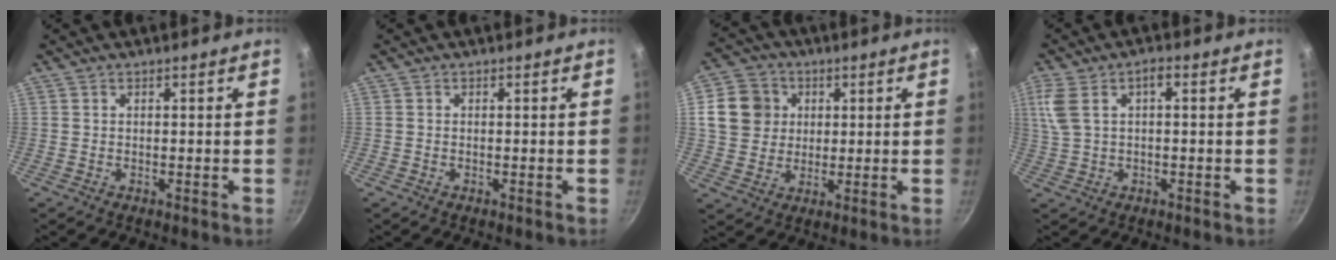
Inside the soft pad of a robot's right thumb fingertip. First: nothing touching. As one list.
[{"total": 0.0}, {"total": 10.3, "force": [2.5, 9.2, 4.1], "torque": [-0.044, 0.007, 0.039]}, {"total": 6.7, "force": [1.2, 3.4, 5.7], "torque": [-0.119, 0.014, 0.020]}]